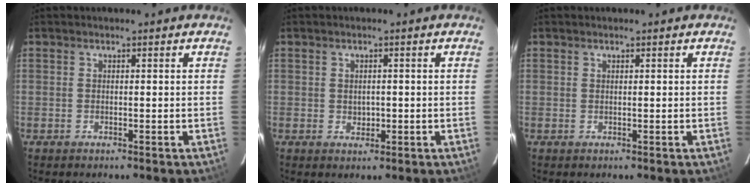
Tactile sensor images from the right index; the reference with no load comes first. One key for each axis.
{"total": 1.8, "fx": -0.1, "fy": 1.6, "fz": 0.9, "tx": -0.013, "ty": 0.002, "tz": 0.001}
{"total": 0.0}